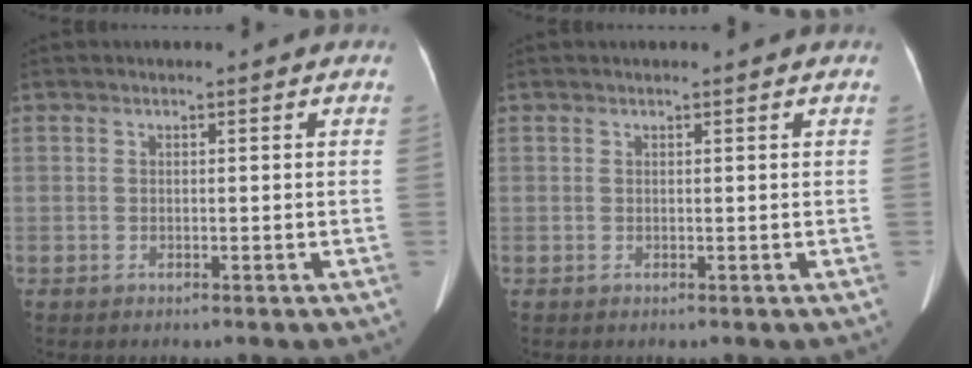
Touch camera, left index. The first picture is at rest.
{"total": 0.8, "force": [0.7, 0.0, 0.3], "torque": [-0.006, 0.013, 0.011]}